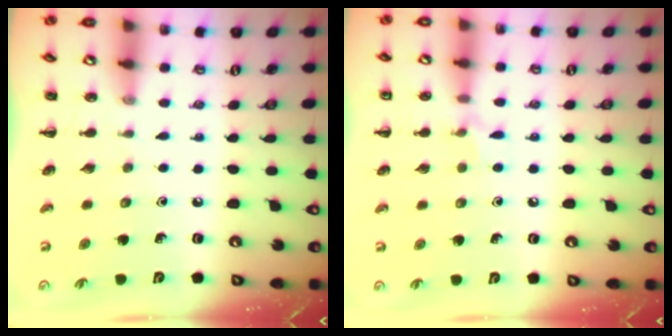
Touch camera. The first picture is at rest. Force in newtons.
{"total": 5.8, "press": 5.5, "slide": 1.7}